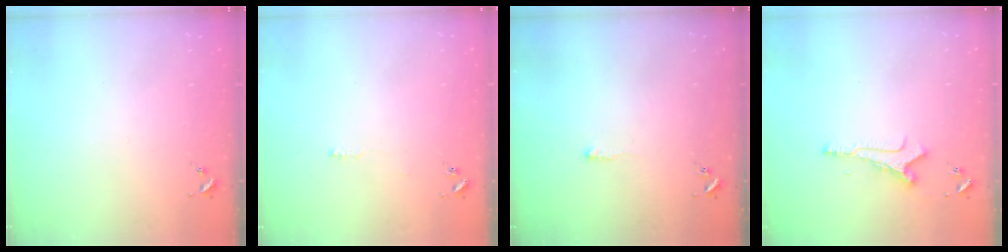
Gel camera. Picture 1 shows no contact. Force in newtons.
{"total": 3.8, "press": 3.8, "slide": 0.5}
{"total": 2.1, "press": 2.1, "slide": 0.4}
{"total": 6.4, "press": 6.3, "slide": 0.6}